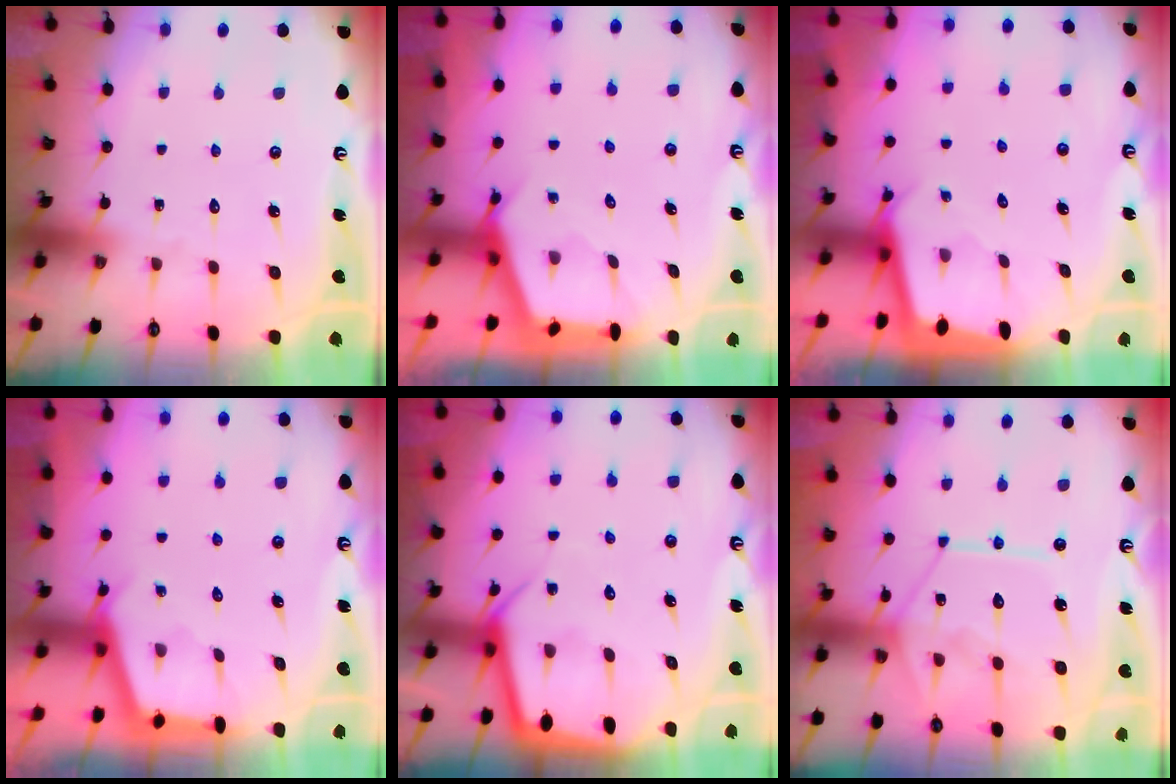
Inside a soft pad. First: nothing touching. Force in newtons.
{"total": 2.7, "press": 2.6, "slide": 0.3}
{"total": 2.3, "press": 2.3, "slide": 0.1}
{"total": 2.9, "press": 2.9, "slide": 0.4}
{"total": 6.4, "press": 6.4, "slide": 0.6}
{"total": 14.2, "press": 14.1, "slide": 1.6}